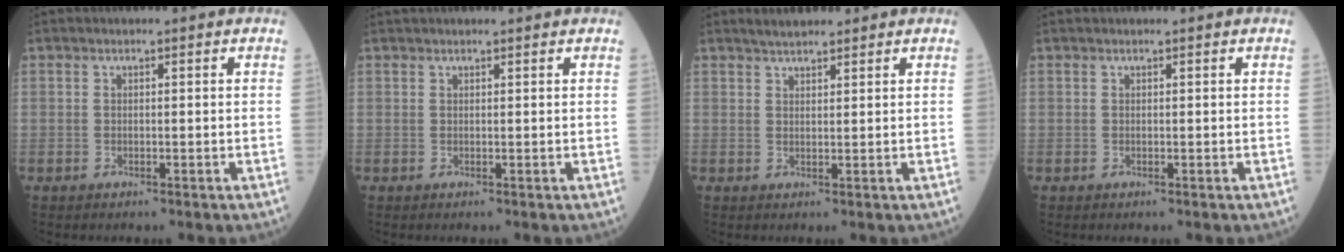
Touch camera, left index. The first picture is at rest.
{"total": 3.6, "force": [3.2, 0.2, 1.4], "torque": [-0.016, 0.030, 0.044]}
{"total": 3.0, "force": [2.7, 0.7, 1.1], "torque": [-0.021, 0.015, 0.047]}
{"total": 0.6, "force": [0.6, 0.0, 0.3], "torque": [-0.003, 0.013, 0.012]}